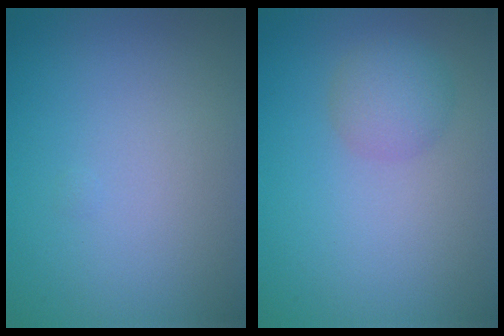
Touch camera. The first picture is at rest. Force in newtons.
{"total": 2.5, "press": 2.5, "slide": 0.1}